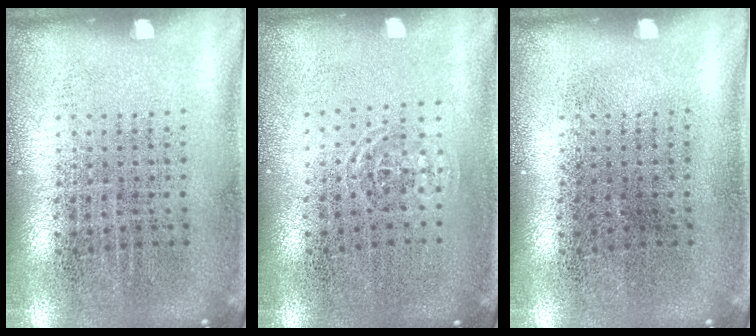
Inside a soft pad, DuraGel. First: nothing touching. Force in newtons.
{"total": 0.8, "press": 0.5, "slide": 0.6}
{"total": 0.0}